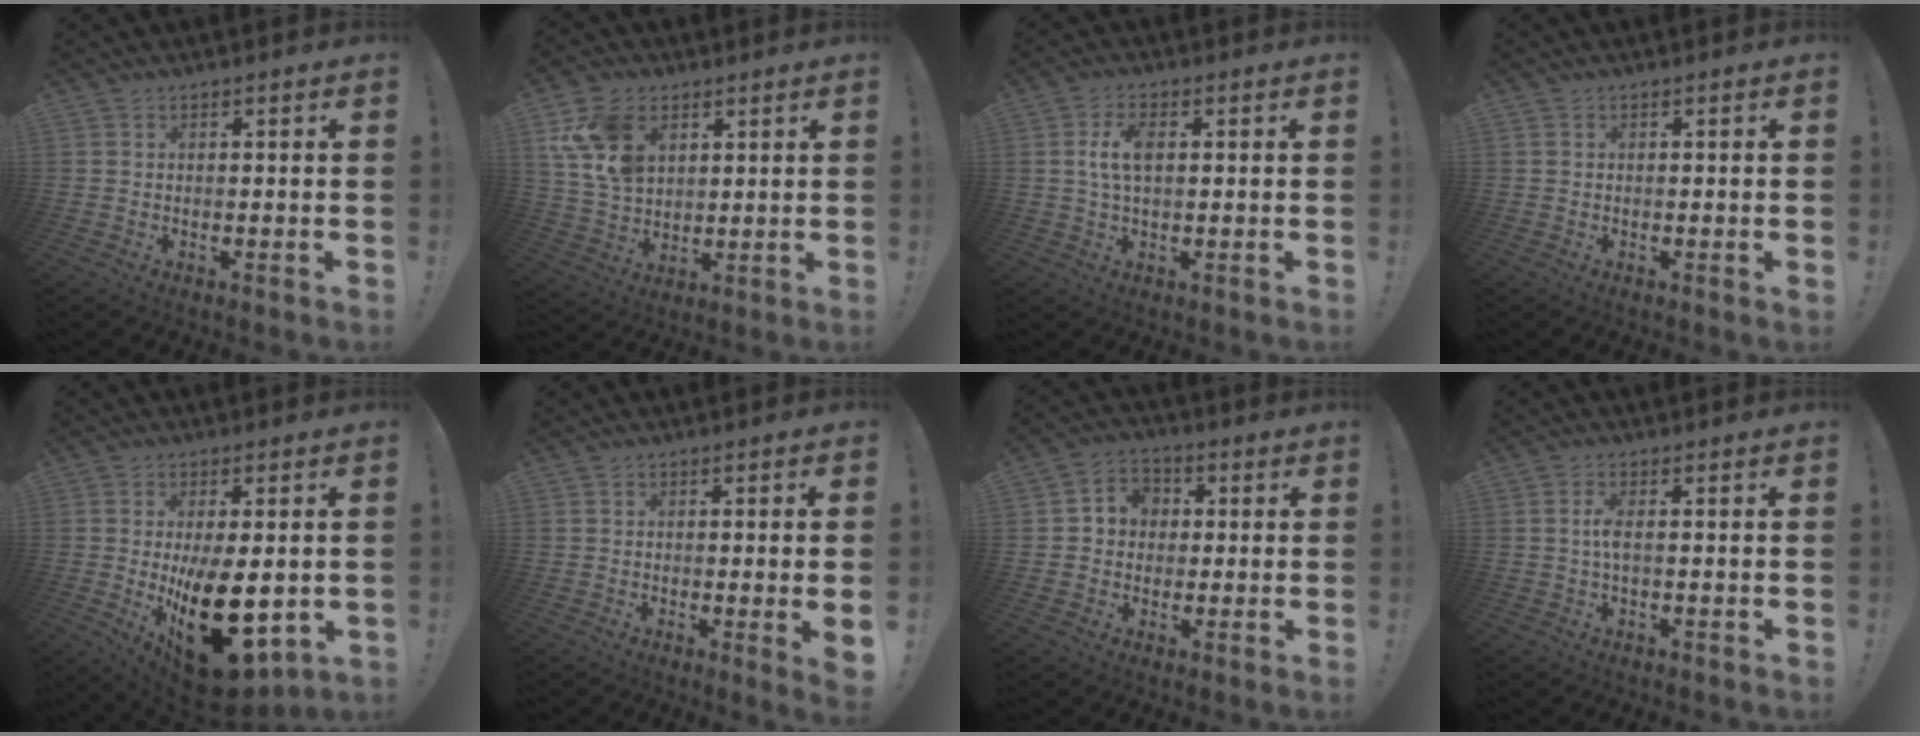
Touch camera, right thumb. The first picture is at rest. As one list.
[{"total": 14.0, "force": [5.9, 10.0, 7.9], "torque": [-0.149, -0.012, 0.119]}, {"total": 6.1, "force": [1.0, 3.0, 5.2], "torque": [-0.090, 0.001, 0.013]}, {"total": 0.0}, {"total": 22.2, "force": [-2.7, 10.6, 19.4], "torque": [-0.302, -0.009, -0.022]}, {"total": 4.3, "force": [-0.5, -0.4, 4.2], "torque": [-0.058, -0.010, -0.008]}, {"total": 6.7, "force": [0.1, 6.2, 2.3], "torque": [-0.026, 0.004, 0.006]}, {"total": 3.5, "force": [-0.2, 0.8, 3.4], "torque": [-0.068, 0.001, -0.008]}]